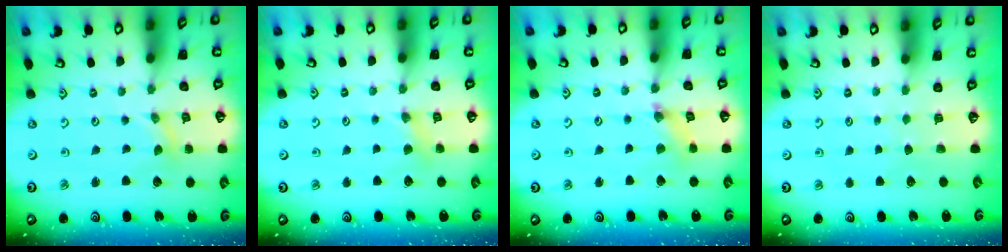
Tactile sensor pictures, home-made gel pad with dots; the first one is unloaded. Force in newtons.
{"total": 2.8, "press": 2.7, "slide": 0.5}
{"total": 2.7, "press": 2.7, "slide": 0.4}
{"total": 0.0}